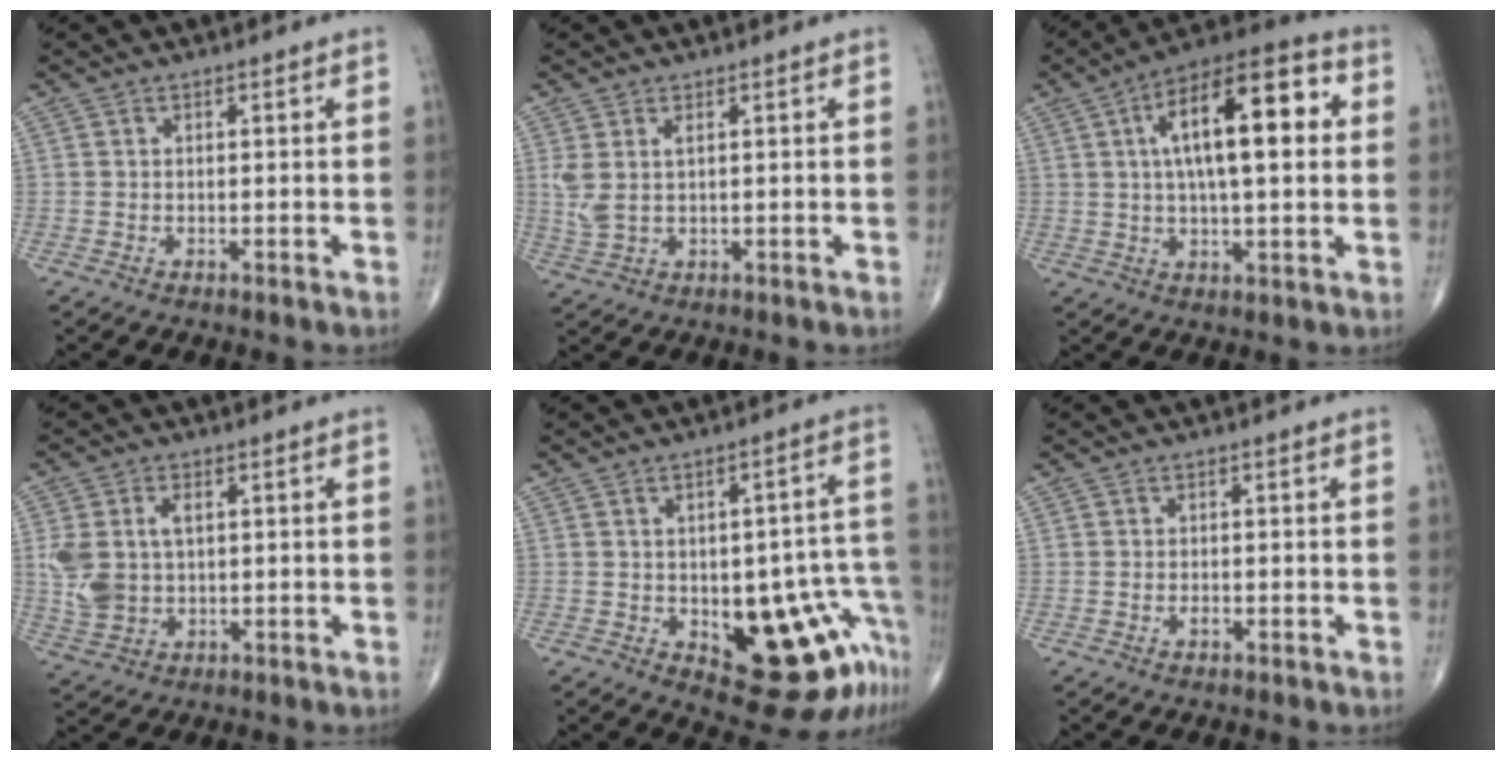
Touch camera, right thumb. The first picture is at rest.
{"total": 4.1, "force": [1.2, 1.7, 3.6], "torque": [-0.095, 0.003, 0.033]}
{"total": 18.7, "force": [3.8, 6.9, 16.9], "torque": [-0.250, 0.022, 0.050]}
{"total": 8.3, "force": [1.3, 5.4, 6.1], "torque": [-0.129, 0.004, 0.036]}
{"total": 16.5, "force": [-6.1, 7.2, 13.6], "torque": [-0.107, 0.042, -0.058]}
{"total": 1.0, "force": [-0.4, 0.6, 0.7], "torque": [-0.011, 0.001, -0.008]}